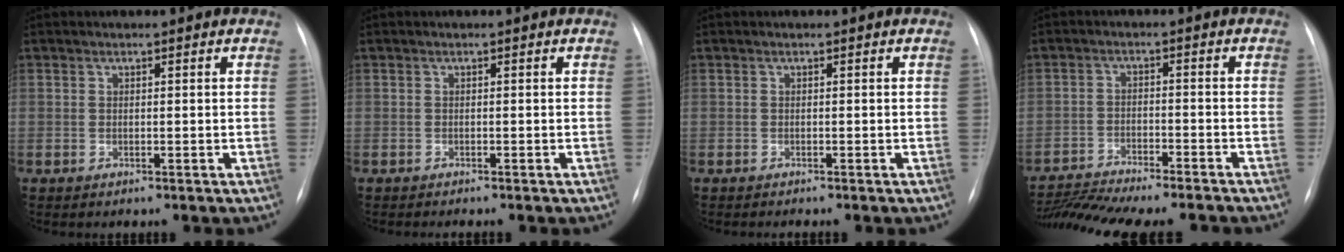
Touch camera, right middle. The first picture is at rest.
{"total": 1.4, "force": [-1.2, 0.0, 0.7], "torque": [-0.009, -0.002, -0.014]}
{"total": 0.6, "force": [-0.5, -0.2, 0.3], "torque": [-0.005, -0.001, -0.010]}
{"total": 15.7, "force": [-14.4, 1.1, 6.1], "torque": [-0.113, -0.010, -0.211]}